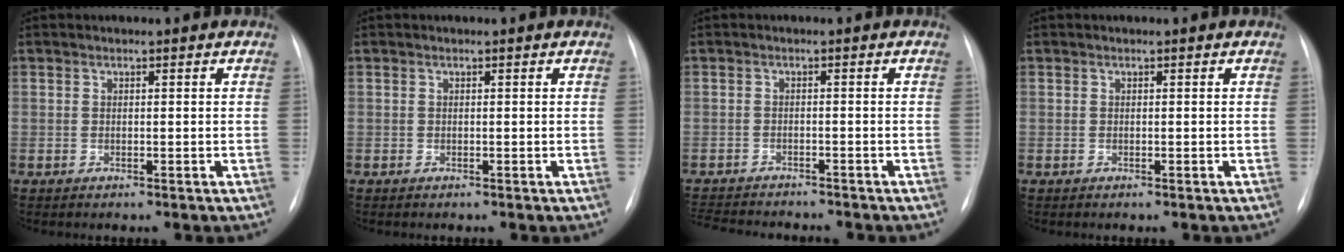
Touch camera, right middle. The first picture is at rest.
{"total": 0.0}
{"total": 10.4, "force": [-9.7, 1.9, 3.5], "torque": [-0.064, -0.006, -0.135]}
{"total": 0.0}